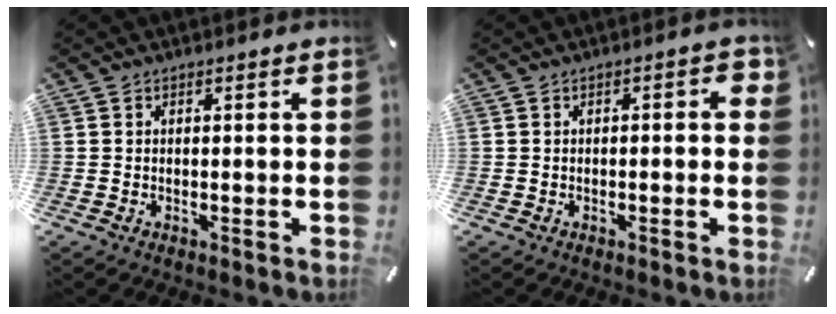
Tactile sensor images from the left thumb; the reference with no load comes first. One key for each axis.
{"total": 2.4, "fx": -0.7, "fy": 1.1, "fz": 2.0, "tx": -0.025, "ty": 0.005, "tz": -0.016}